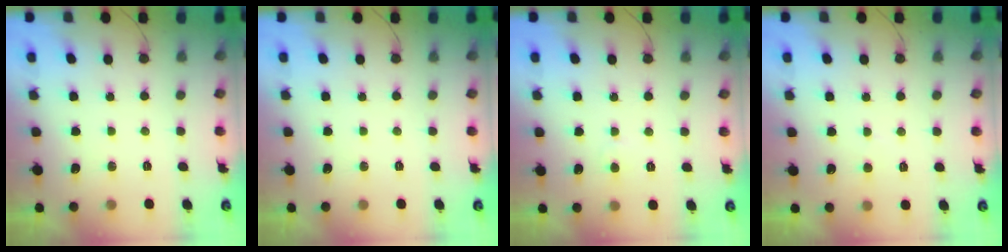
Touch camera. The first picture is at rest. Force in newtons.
{"total": 0.0}
{"total": 2.3, "press": 2.3, "slide": 0.1}
{"total": 1.6, "press": 1.6, "slide": 0.2}